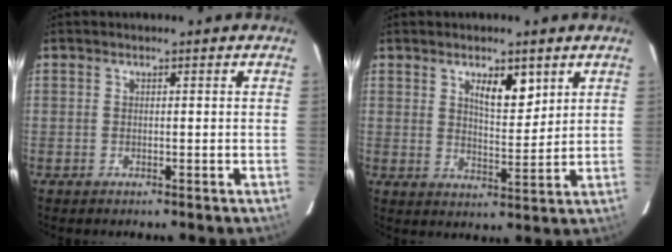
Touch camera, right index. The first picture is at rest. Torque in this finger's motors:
{"motor_torque": [0.36, 0.34, 0.22, 0.06]}